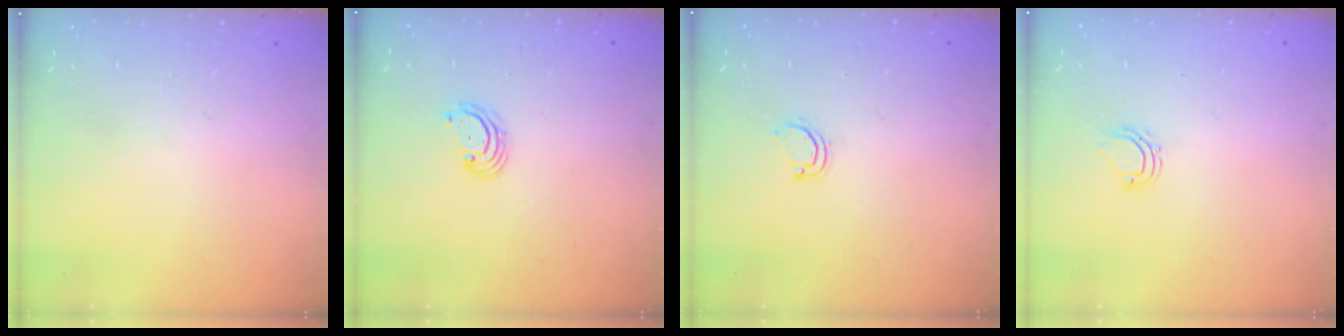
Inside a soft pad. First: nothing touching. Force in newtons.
{"total": 2.5, "press": 2.5, "slide": 0.3}
{"total": 3.1, "press": 3.1, "slide": 0.2}
{"total": 4.7, "press": 4.6, "slide": 0.6}